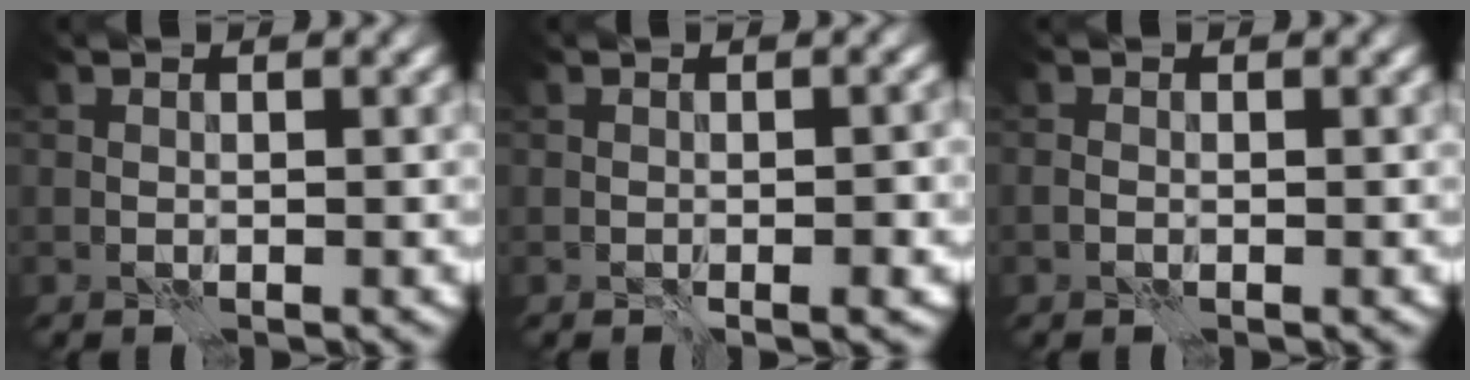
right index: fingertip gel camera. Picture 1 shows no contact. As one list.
[{"total": 1.3, "force": [-0.3, 0.1, 1.3], "torque": [-0.015, 0.002, -0.004]}, {"total": 0.5, "force": [-0.3, 0.3, 0.2], "torque": [-0.004, -0.001, -0.005]}]